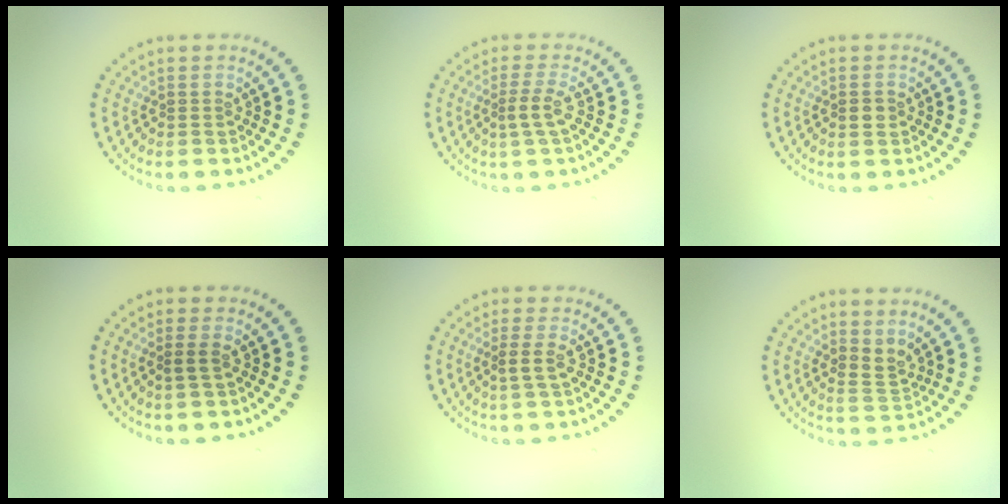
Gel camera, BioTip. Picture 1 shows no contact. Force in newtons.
{"total": 2.0, "press": 1.5, "slide": 1.4}
{"total": 1.4, "press": 1.4, "slide": 0.2}
{"total": 1.2, "press": 0.9, "slide": 0.8}
{"total": 1.6, "press": 1.3, "slide": 0.9}
{"total": 2.1, "press": 1.4, "slide": 1.6}